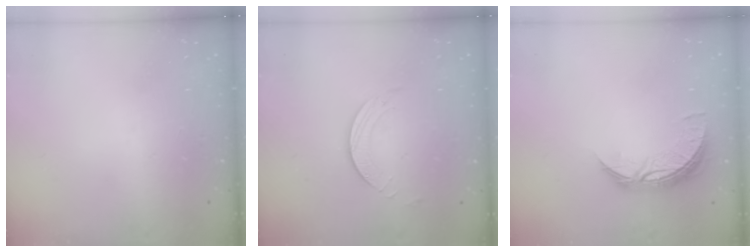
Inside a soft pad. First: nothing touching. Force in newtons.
{"total": 2.5, "press": 2.5, "slide": 0.2}
{"total": 8.2, "press": 8.2, "slide": 0.4}